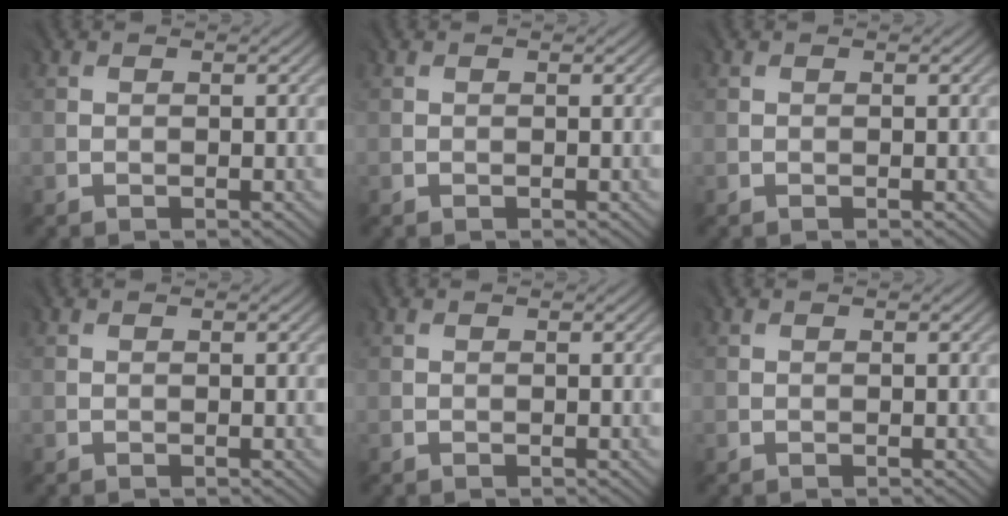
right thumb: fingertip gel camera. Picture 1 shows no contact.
{"total": 0.0}
{"total": 0.0}
{"total": 0.0}
{"total": 0.0}
{"total": 0.0}